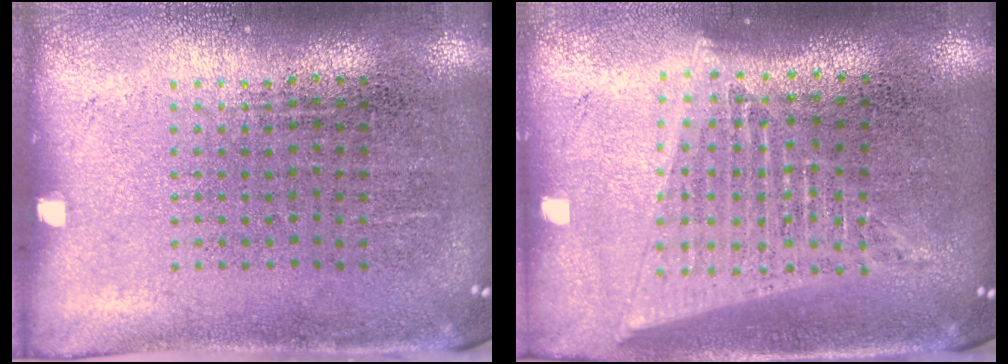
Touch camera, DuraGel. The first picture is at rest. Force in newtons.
{"total": 1.8, "press": 1.6, "slide": 0.9}